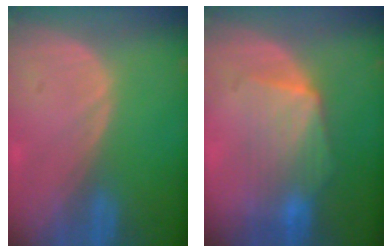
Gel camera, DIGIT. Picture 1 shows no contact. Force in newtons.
{"total": 7.3, "press": 7.1, "slide": 1.6}